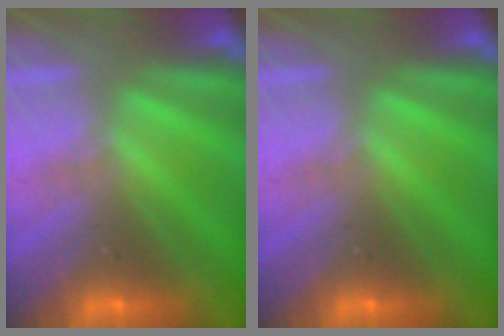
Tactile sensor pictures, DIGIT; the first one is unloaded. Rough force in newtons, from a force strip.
{"total": 0.0}